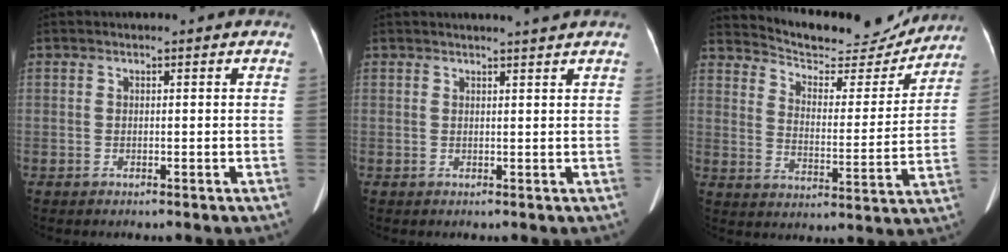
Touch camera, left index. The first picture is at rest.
{"total": 3.7, "force": [3.3, -0.8, 1.3], "torque": [-0.017, 0.004, 0.039]}
{"total": 16.8, "force": [16.1, 3.4, 3.5], "torque": [-0.048, -0.017, 0.220]}